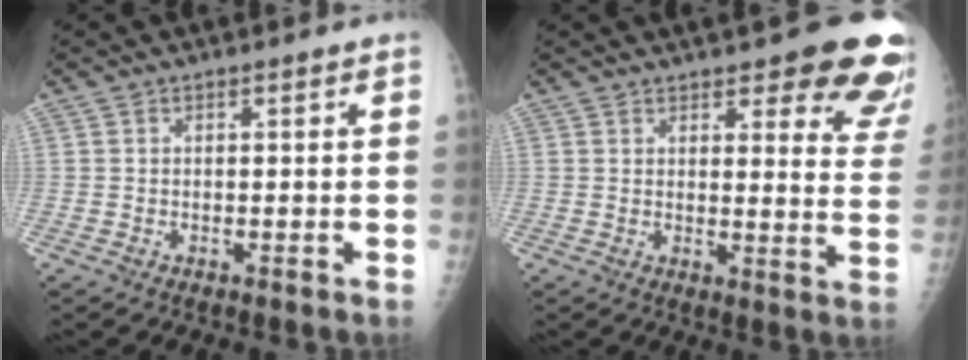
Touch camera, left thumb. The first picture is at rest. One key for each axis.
{"total": 14.3, "fx": 10.3, "fy": 4.3, "fz": 8.9, "tx": -0.058, "ty": -0.057, "tz": 0.103}